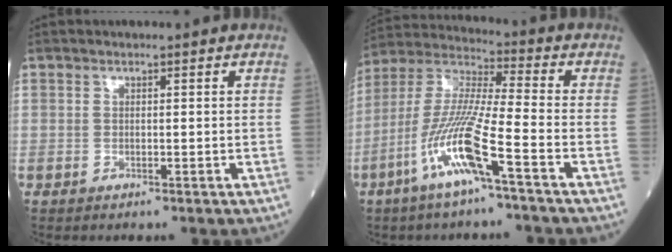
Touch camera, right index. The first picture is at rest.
{"total": 12.7, "force": [-5.9, 0.0, 11.3], "torque": [-0.242, -0.006, -0.121]}